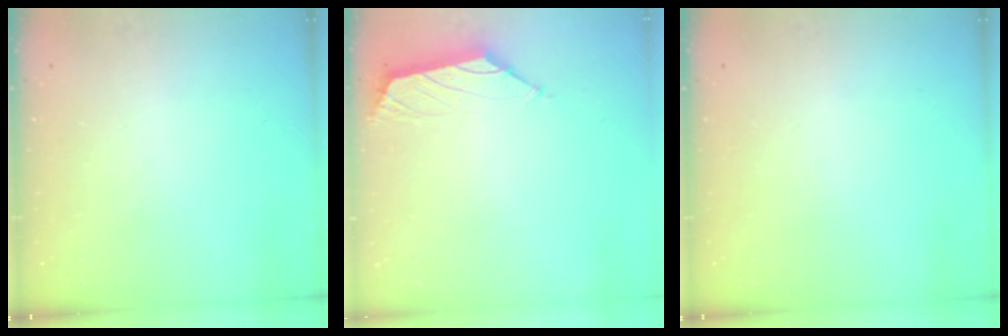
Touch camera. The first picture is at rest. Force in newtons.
{"total": 1.6, "press": 1.5, "slide": 0.6}
{"total": 0.0}